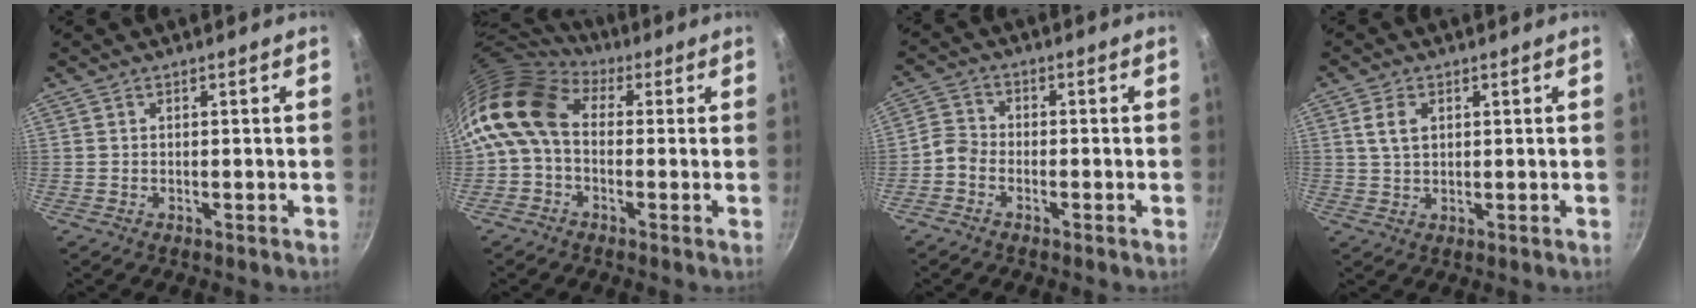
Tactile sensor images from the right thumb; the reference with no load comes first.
{"total": 12.3, "force": [0.8, 8.8, 8.6], "torque": [-0.157, 0.021, -0.007]}
{"total": 3.3, "force": [-2.2, 2.2, 1.2], "torque": [-0.026, 0.025, -0.055]}
{"total": 4.1, "force": [1.3, 2.7, 2.8], "torque": [-0.045, 0.000, 0.026]}